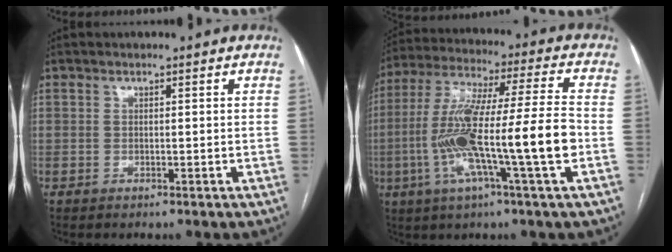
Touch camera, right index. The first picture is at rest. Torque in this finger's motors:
{"motor_torque": [2.14, 0.00, 1.05, 0.21]}